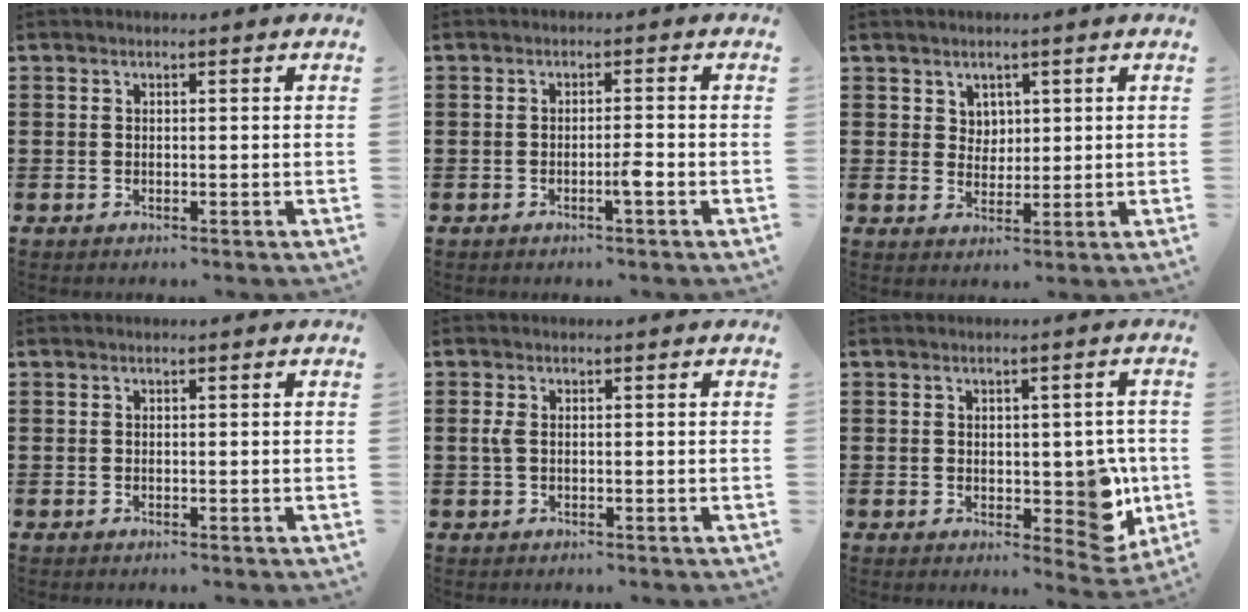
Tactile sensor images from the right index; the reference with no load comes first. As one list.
[{"total": 2.4, "force": [-1.1, 0.0, 2.1], "torque": [-0.035, 0.001, -0.021]}, {"total": 3.0, "force": [1.8, 2.3, 0.6], "torque": [-0.020, 0.010, 0.034]}, {"total": 0.0}, {"total": 1.7, "force": [0.0, 0.7, 1.5], "torque": [-0.045, -0.002, -0.006]}, {"total": 6.7, "force": [-0.1, 4.5, 5.0], "torque": [-0.050, -0.002, -0.001]}]